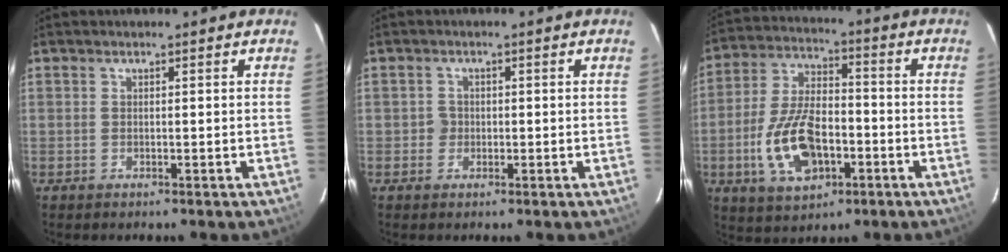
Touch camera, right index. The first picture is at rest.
{"total": 1.8, "force": [-0.5, 1.8, 0.0], "torque": [0.001, 0.004, -0.008]}
{"total": 14.7, "force": [-4.8, 8.0, 11.4], "torque": [-0.239, 0.006, -0.078]}